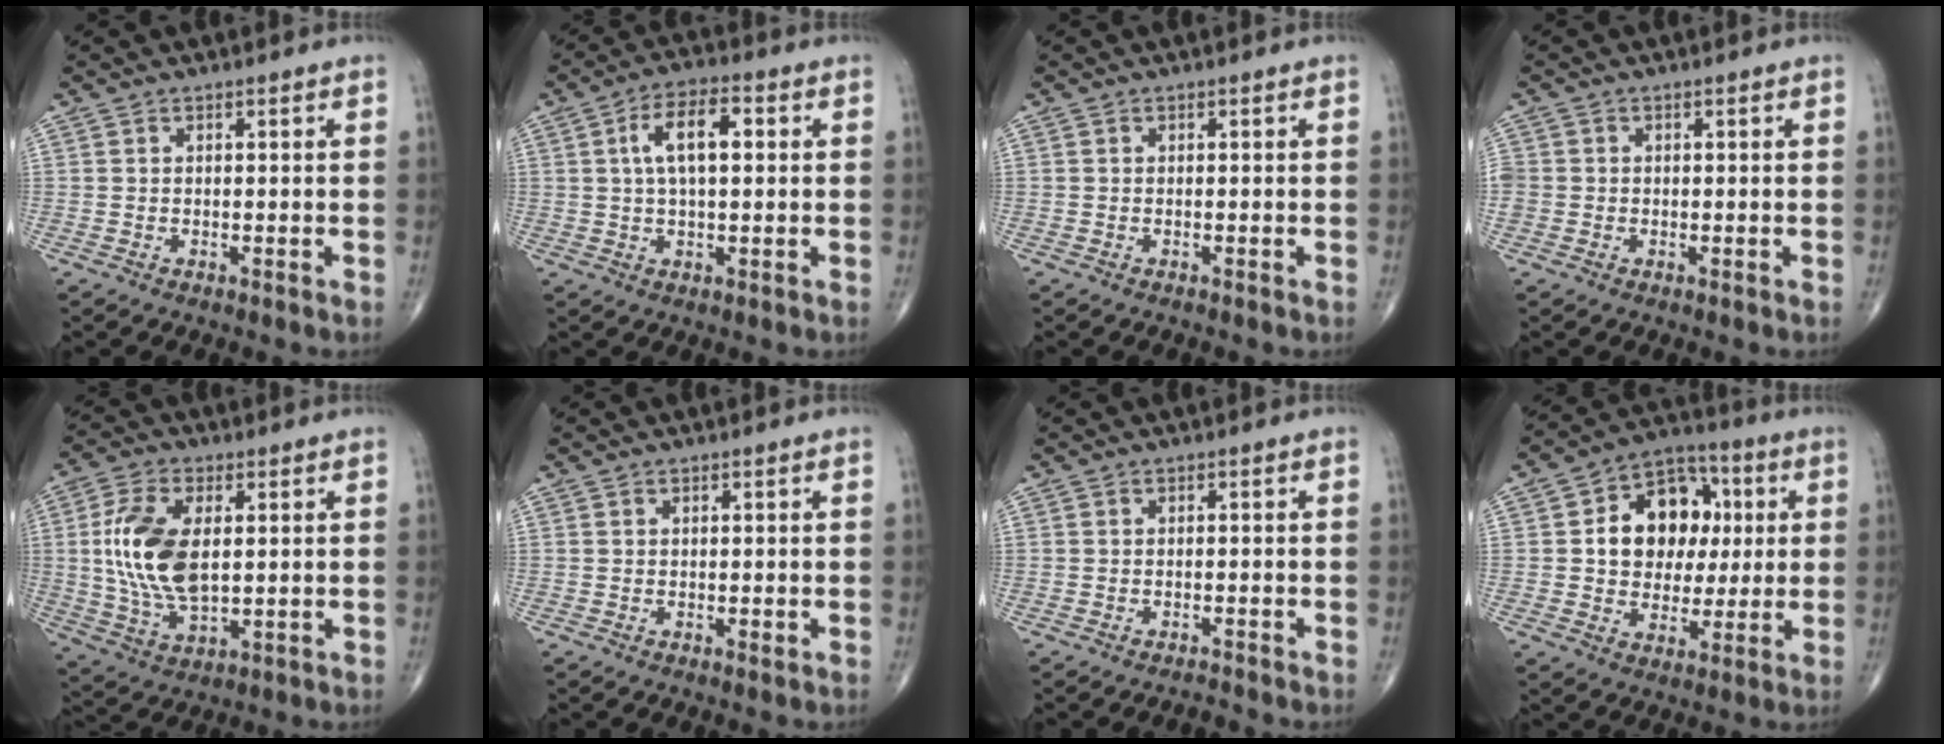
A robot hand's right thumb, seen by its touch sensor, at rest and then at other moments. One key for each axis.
{"total": 8.6, "fx": 1.7, "fy": 3.9, "fz": 7.5, "tx": -0.130, "ty": 0.016, "tz": 0.023}
{"total": 0.0}
{"total": 2.7, "fx": -0.3, "fy": 2.5, "fz": 1.0, "tx": -0.019, "ty": 0.008, "tz": -0.006}
{"total": 14.0, "fx": 1.6, "fy": 7.4, "fz": 11.7, "tx": -0.238, "ty": -0.007, "tz": 0.034}
{"total": 0.6, "fx": -0.1, "fy": 0.4, "fz": 0.5, "tx": -0.007, "ty": -0.002, "tz": -0.002}
{"total": 1.0, "fx": -0.9, "fy": 0.0, "fz": -0.1, "tx": -0.005, "ty": 0.003, "tz": -0.015}
{"total": 15.3, "fx": 2.4, "fy": 11.6, "fz": 9.7, "tx": -0.101, "ty": 0.017, "tz": 0.036}